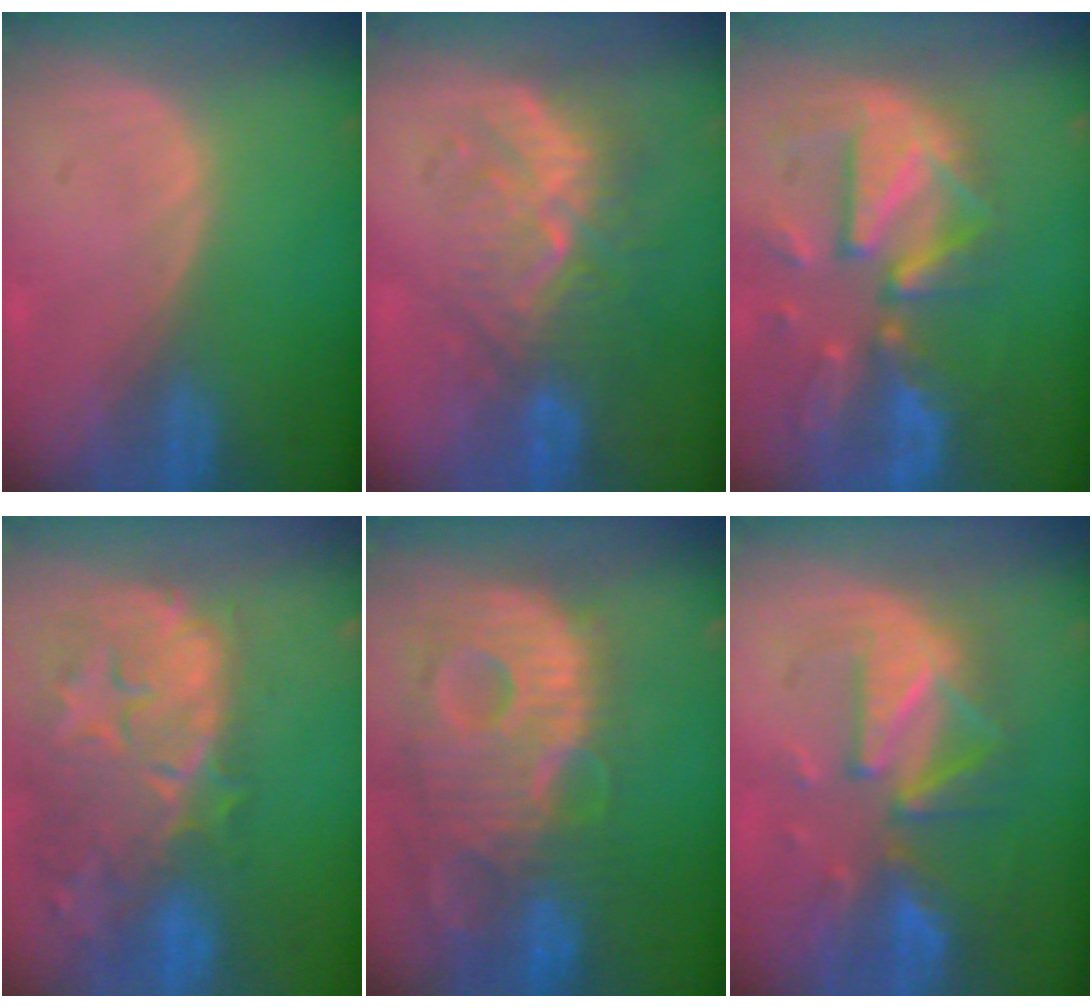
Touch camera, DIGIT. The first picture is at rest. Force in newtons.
{"total": 8.8, "press": 8.5, "slide": 2.4}
{"total": 12.1, "press": 10.4, "slide": 6.1}
{"total": 14.6, "press": 11.8, "slide": 8.6}
{"total": 13.9, "press": 12.0, "slide": 7.1}
{"total": 9.5, "press": 9.0, "slide": 3.0}